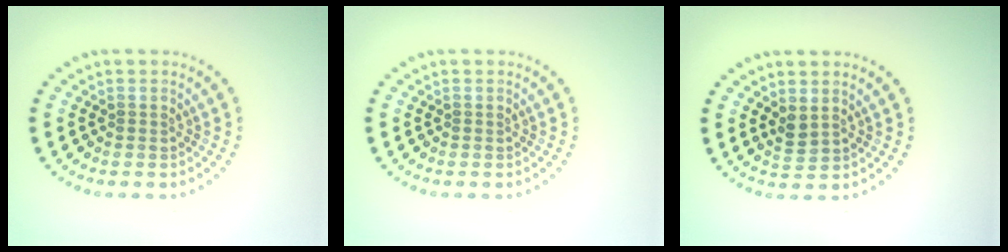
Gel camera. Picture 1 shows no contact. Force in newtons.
{"total": 0.0}
{"total": 1.3, "press": 1.1, "slide": 0.6}